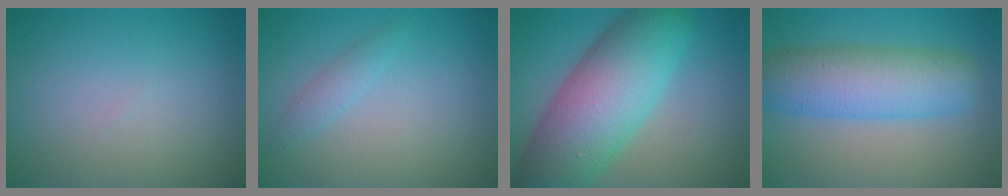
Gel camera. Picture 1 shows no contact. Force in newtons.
{"total": 1.5, "press": 1.5, "slide": 0.1}
{"total": 12.0, "press": 12.0, "slide": 0.5}
{"total": 7.4, "press": 7.4, "slide": 0.1}